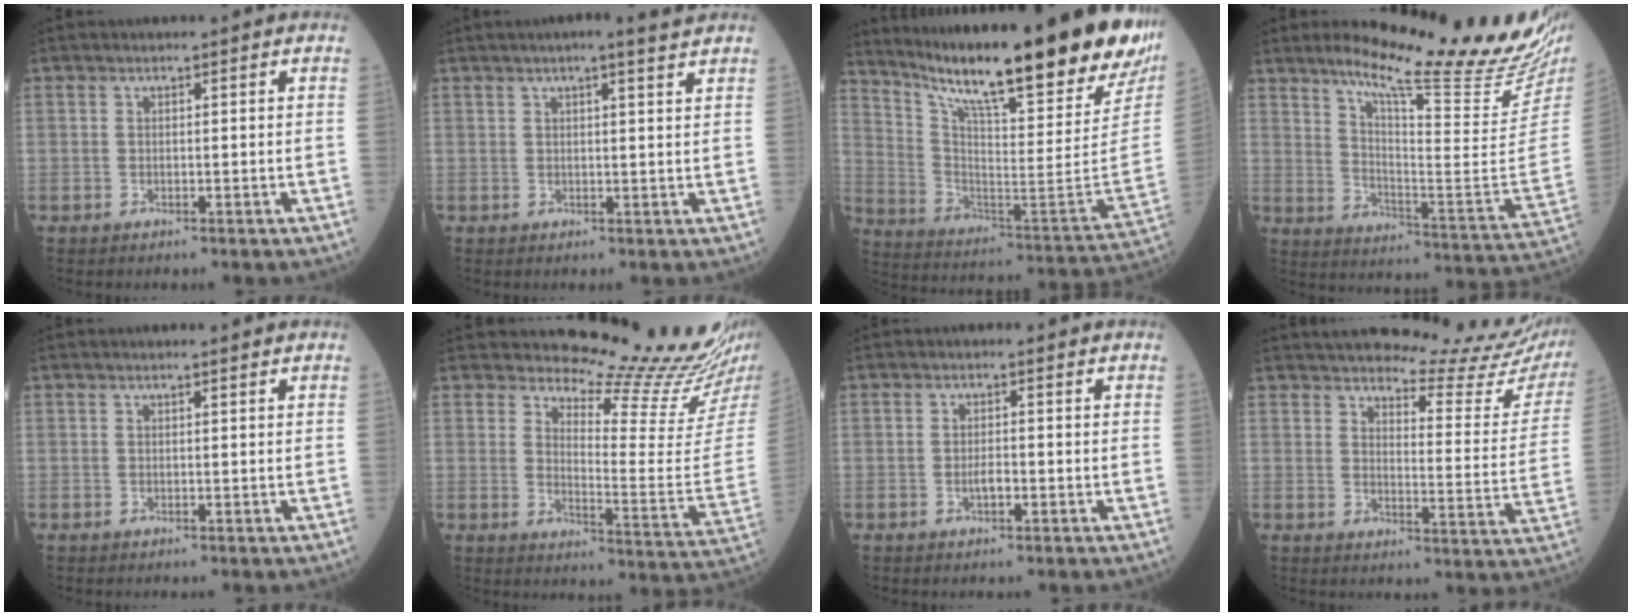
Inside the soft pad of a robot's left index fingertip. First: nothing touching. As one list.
[{"total": 3.9, "force": [3.2, -0.3, 2.3], "torque": [-0.039, 0.007, 0.038]}, {"total": 30.5, "force": [24.3, 2.1, 18.3], "torque": [-0.313, -0.088, 0.346]}, {"total": 22.1, "force": [18.7, 1.0, 11.6], "torque": [-0.176, -0.081, 0.256]}, {"total": 0.7, "force": [0.7, -0.1, 0.2], "torque": [-0.010, 0.000, 0.010]}, {"total": 16.0, "force": [15.5, -0.9, 3.9], "torque": [-0.063, -0.122, 0.187]}, {"total": 1.5, "force": [-0.7, 0.5, 1.2], "torque": [-0.023, -0.002, -0.011]}, {"total": 17.7, "force": [16.8, 1.3, 5.5], "torque": [-0.072, -0.090, 0.183]}]